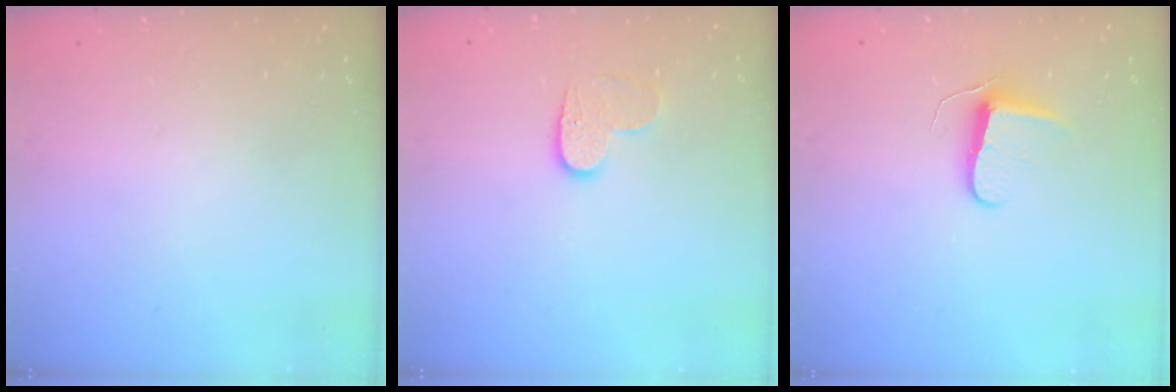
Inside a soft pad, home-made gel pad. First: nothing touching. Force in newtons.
{"total": 6.6, "press": 6.6, "slide": 0.3}
{"total": 7.2, "press": 7.2, "slide": 0.7}